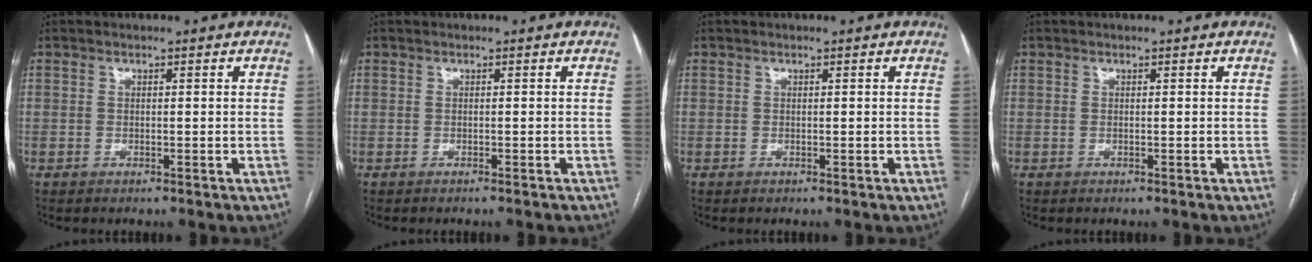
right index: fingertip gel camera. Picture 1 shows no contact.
{"total": 0.8, "force": [-0.6, -0.2, 0.4], "torque": [-0.004, 0.003, -0.010]}
{"total": 0.0}
{"total": 0.0}